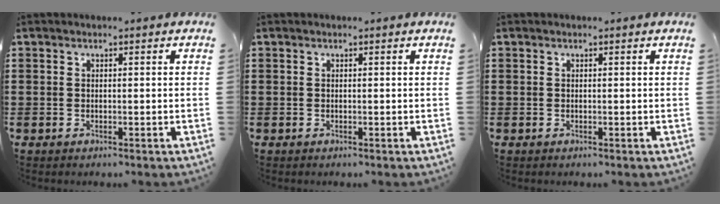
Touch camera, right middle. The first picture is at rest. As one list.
[{"total": 0.0}, {"total": 0.0}]